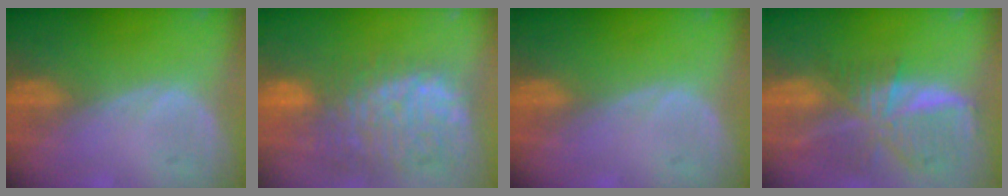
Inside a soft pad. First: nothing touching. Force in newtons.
{"total": 12.7, "press": 11.1, "slide": 6.1}
{"total": 0.0}
{"total": 9.3, "press": 8.2, "slide": 4.5}